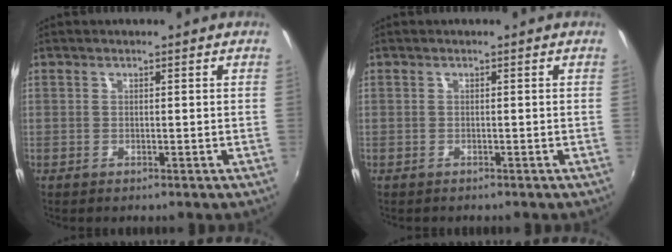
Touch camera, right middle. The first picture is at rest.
{"total": 0.6, "force": [-0.5, 0.2, 0.1], "torque": [-0.003, -0.003, -0.008]}